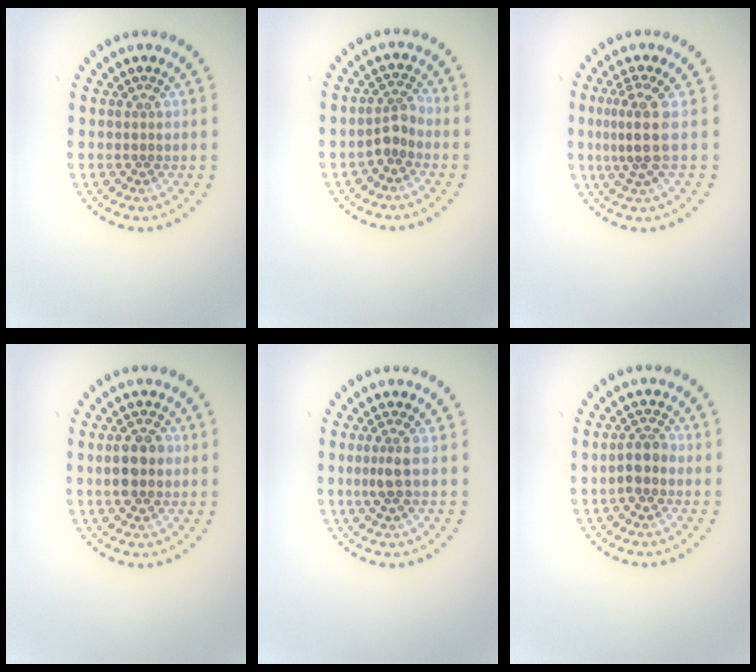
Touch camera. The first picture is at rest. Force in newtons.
{"total": 1.9, "press": 1.4, "slide": 1.2}
{"total": 3.0, "press": 2.1, "slide": 2.2}
{"total": 2.8, "press": 2.8, "slide": 0.3}
{"total": 1.8, "press": 1.3, "slide": 1.2}
{"total": 2.1, "press": 1.9, "slide": 0.8}